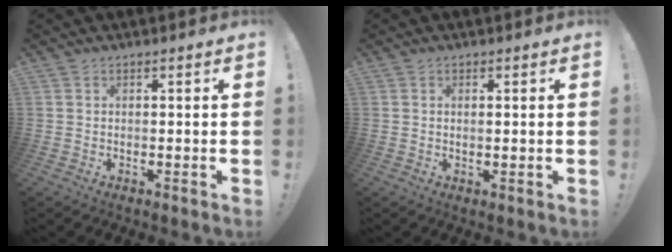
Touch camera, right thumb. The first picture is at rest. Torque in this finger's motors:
{"motor_torque": [-0.11, -0.01, -0.18, 0.04, -0.02]}